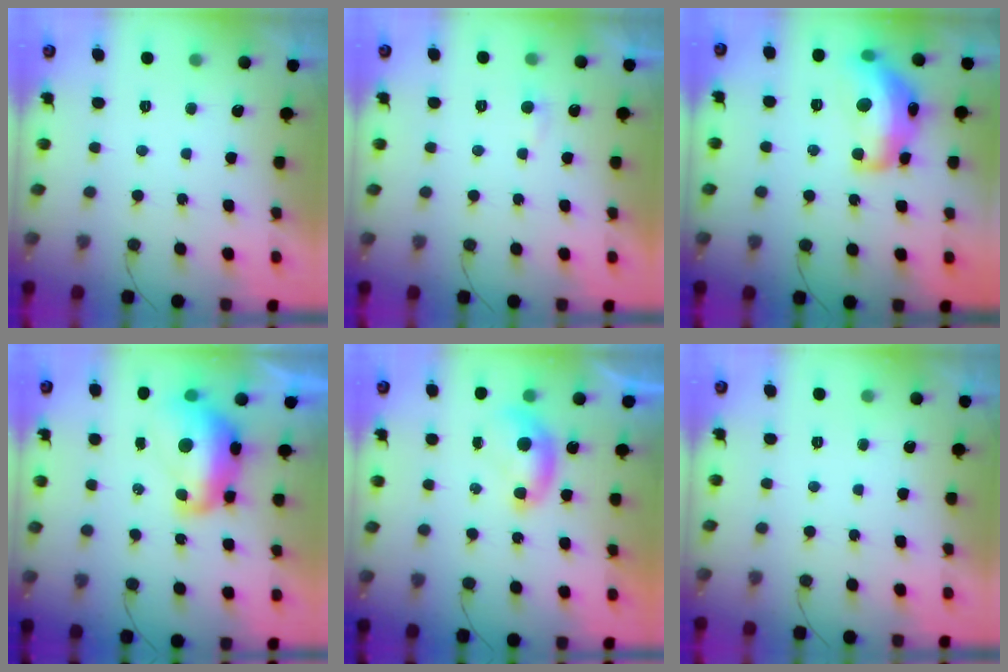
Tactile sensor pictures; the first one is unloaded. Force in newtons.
{"total": 3.4, "press": 3.4, "slide": 0.4}
{"total": 17.6, "press": 17.6, "slide": 0.9}
{"total": 12.7, "press": 12.6, "slide": 1.0}
{"total": 6.4, "press": 6.4, "slide": 0.9}
{"total": 0.0}